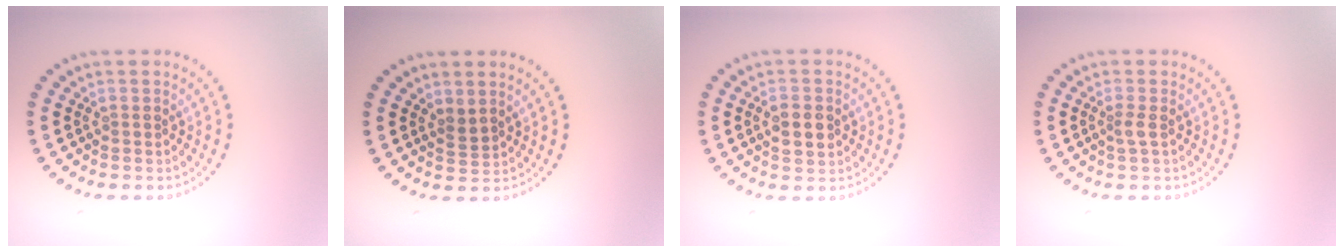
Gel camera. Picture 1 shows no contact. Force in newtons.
{"total": 1.2, "press": 1.0, "slide": 0.7}
{"total": 2.6, "press": 2.6, "slide": 0.2}
{"total": 1.1, "press": 0.8, "slide": 0.7}